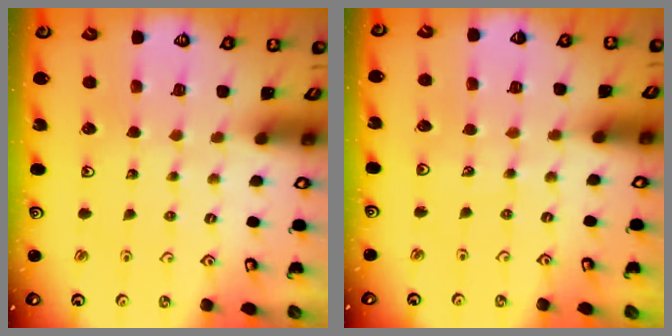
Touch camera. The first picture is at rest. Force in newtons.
{"total": 3.2, "press": 3.0, "slide": 1.3}